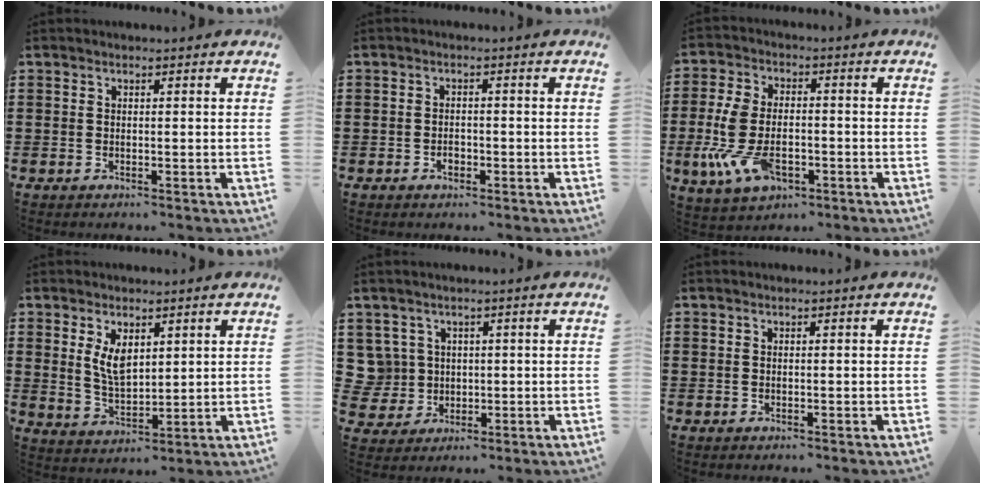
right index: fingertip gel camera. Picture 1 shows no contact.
{"total": 1.5, "force": [-0.7, 1.0, 0.9], "torque": [-0.020, 0.000, -0.014]}
{"total": 9.6, "force": [-2.9, 5.3, 7.5], "torque": [-0.187, -0.007, -0.057]}
{"total": 5.1, "force": [2.1, 2.8, 3.8], "torque": [-0.073, 0.002, 0.036]}
{"total": 4.7, "force": [1.0, 4.6, 0.4], "torque": [-0.041, 0.010, 0.020]}
{"total": 0.0}